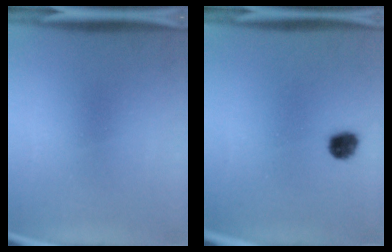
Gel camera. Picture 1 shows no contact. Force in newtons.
{"total": 4.2}